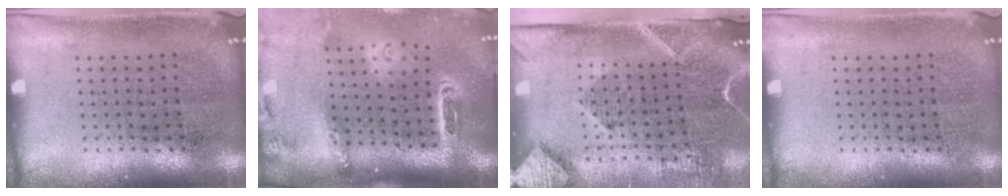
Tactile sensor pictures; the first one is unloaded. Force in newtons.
{"total": 2.6, "press": 1.9, "slide": 1.8}
{"total": 2.9, "press": 2.2, "slide": 2.0}
{"total": 0.0}